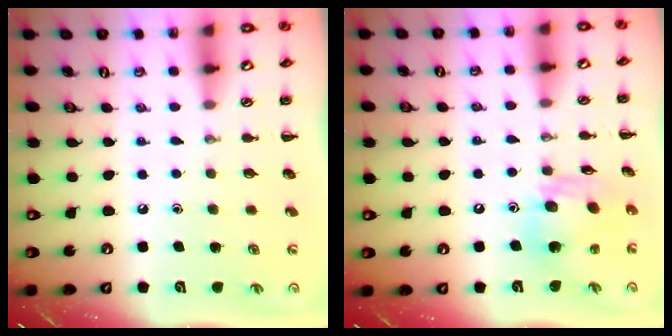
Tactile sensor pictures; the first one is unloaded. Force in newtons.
{"total": 13.2, "press": 13.1, "slide": 1.7}